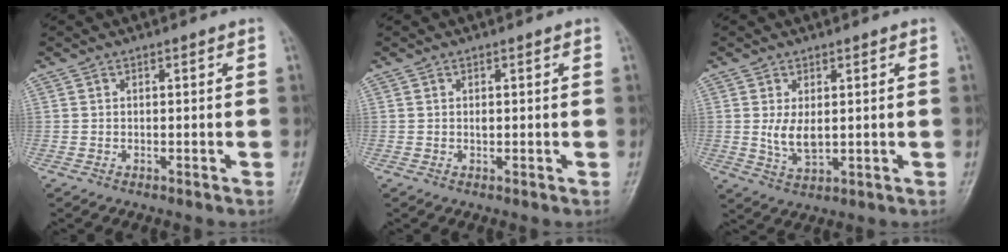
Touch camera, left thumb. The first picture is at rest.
{"total": 0.6, "force": [0.2, 0.4, 0.4], "torque": [-0.007, -0.001, 0.001]}
{"total": 4.6, "force": [0.7, 2.4, 3.8], "torque": [-0.067, -0.014, 0.022]}